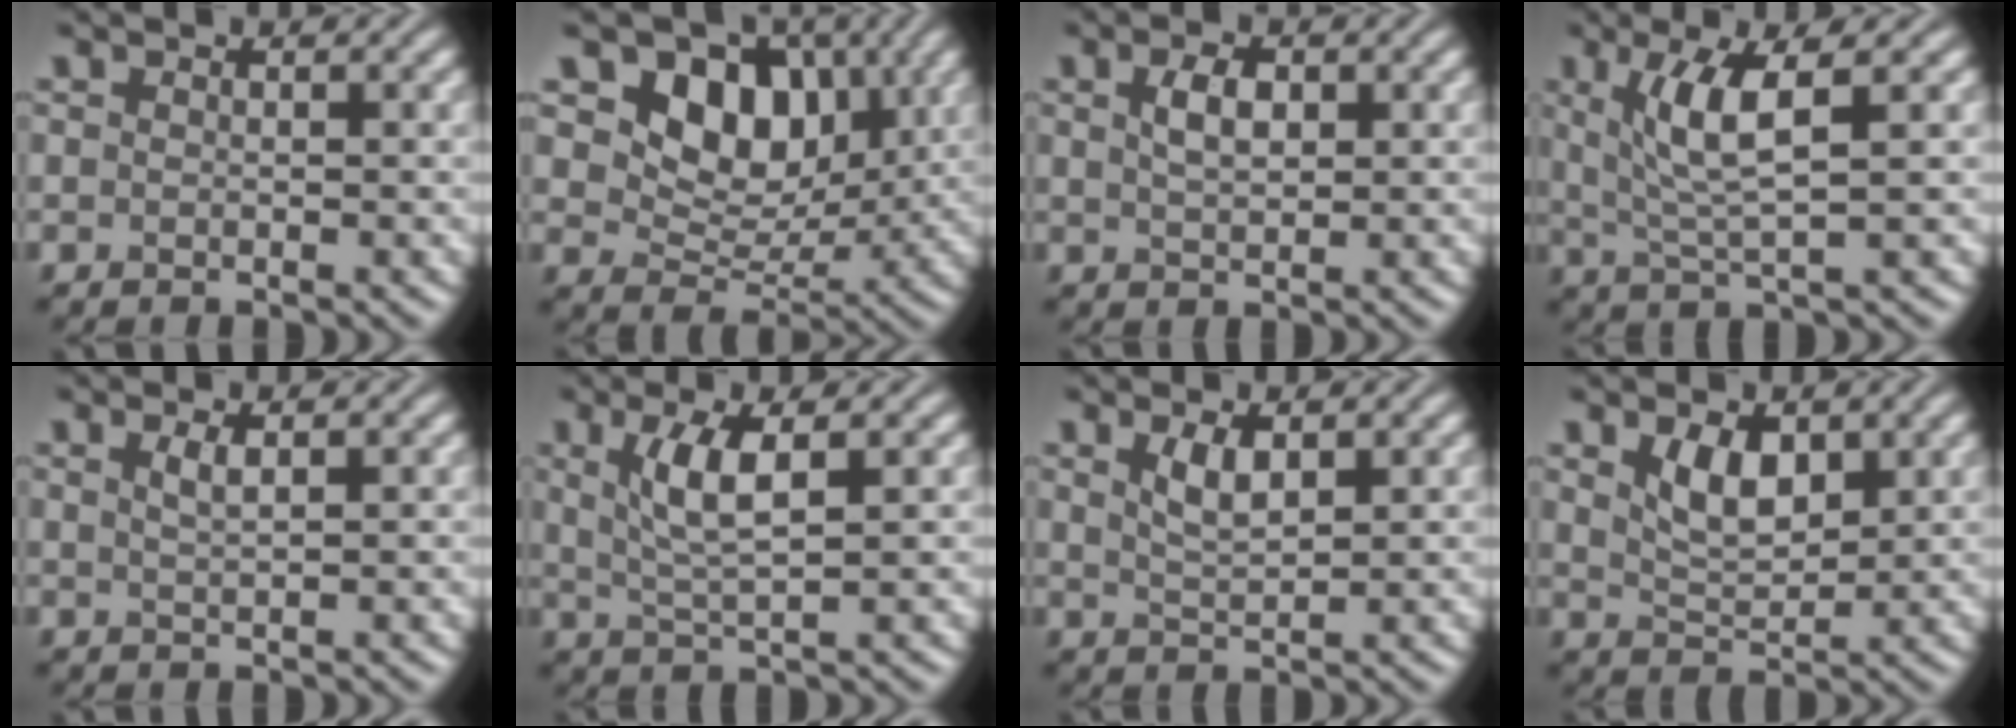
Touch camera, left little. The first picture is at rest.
{"total": 7.6, "force": [2.6, 5.5, 4.5], "torque": [-0.070, -0.011, 0.033]}
{"total": 2.5, "force": [0.8, 1.4, 1.9], "torque": [-0.043, 0.002, 0.017]}
{"total": 5.0, "force": [1.5, 1.1, 4.6], "torque": [-0.093, 0.001, 0.033]}
{"total": 1.3, "force": [0.6, 0.4, 1.1], "torque": [-0.020, 0.003, 0.011]}
{"total": 4.1, "force": [1.3, 1.1, 3.7], "torque": [-0.078, -0.001, 0.027]}
{"total": 2.2, "force": [1.2, 0.7, 1.7], "torque": [-0.038, -0.002, 0.025]}
{"total": 3.3, "force": [1.6, 1.6, 2.3], "torque": [-0.049, -0.004, 0.035]}